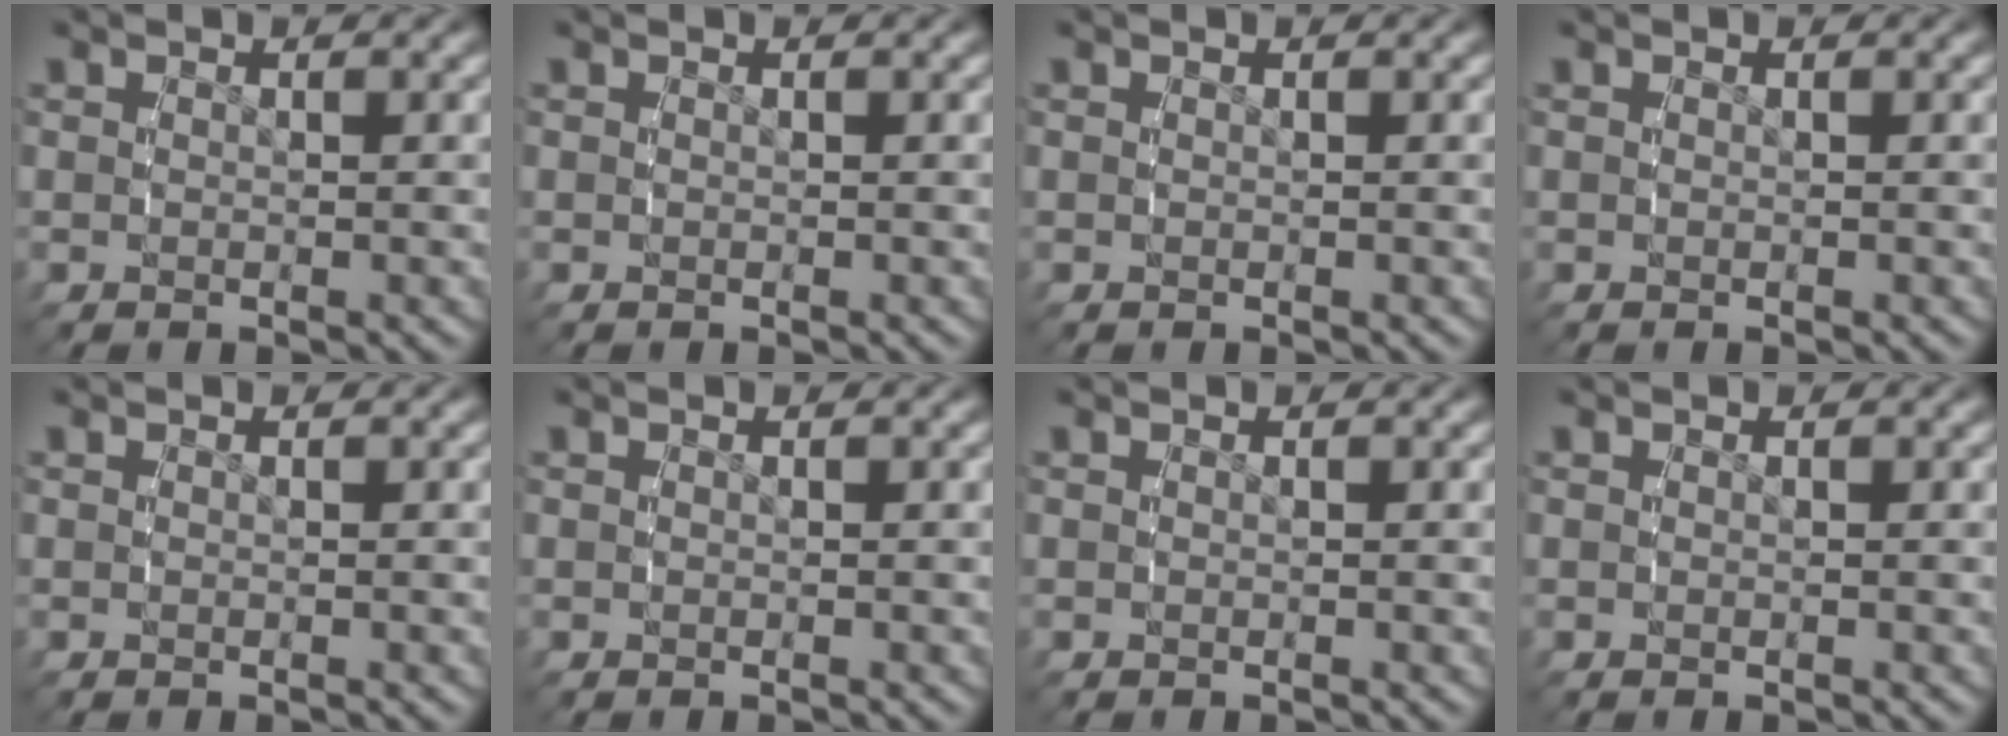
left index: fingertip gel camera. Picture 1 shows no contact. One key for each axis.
{"total": 0.0}
{"total": 0.0}
{"total": 0.0}
{"total": 0.0}
{"total": 0.0}
{"total": 0.0}
{"total": 0.0}